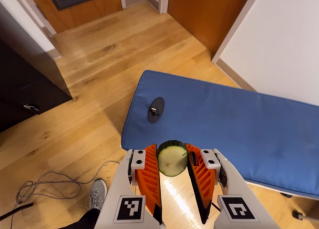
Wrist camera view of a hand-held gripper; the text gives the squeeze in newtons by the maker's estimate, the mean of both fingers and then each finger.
{"total": 9.5, "left": 9.2, "right": 9.9}